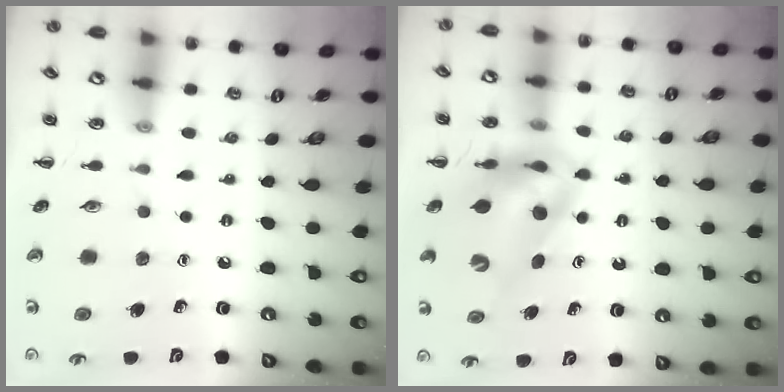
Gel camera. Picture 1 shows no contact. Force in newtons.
{"total": 11.0, "press": 10.4, "slide": 3.7}